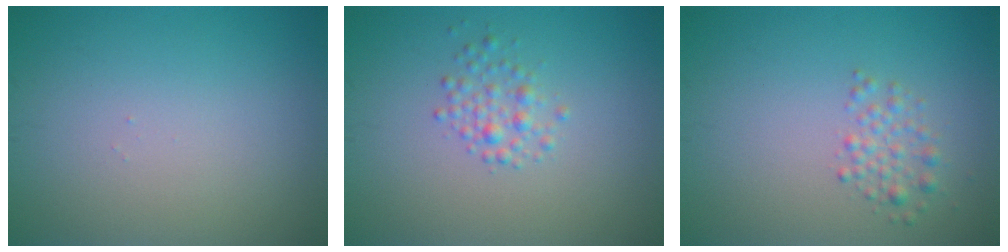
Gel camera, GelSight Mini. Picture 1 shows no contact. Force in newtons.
{"total": 1.8, "press": 1.8, "slide": 0.0}
{"total": 1.7, "press": 1.7, "slide": 0.1}